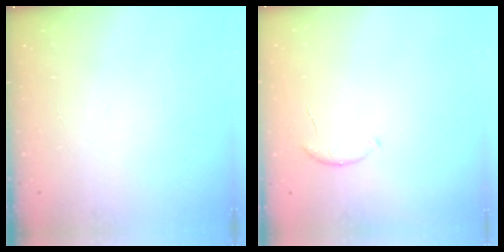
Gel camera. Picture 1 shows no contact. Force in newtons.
{"total": 6.2, "press": 6.1, "slide": 0.9}